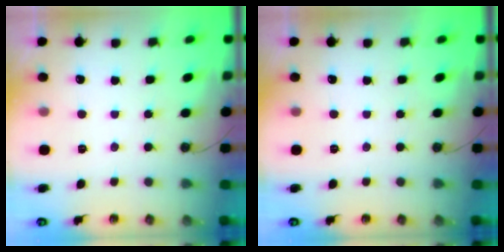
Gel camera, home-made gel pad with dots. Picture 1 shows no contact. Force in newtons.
{"total": 0.0}